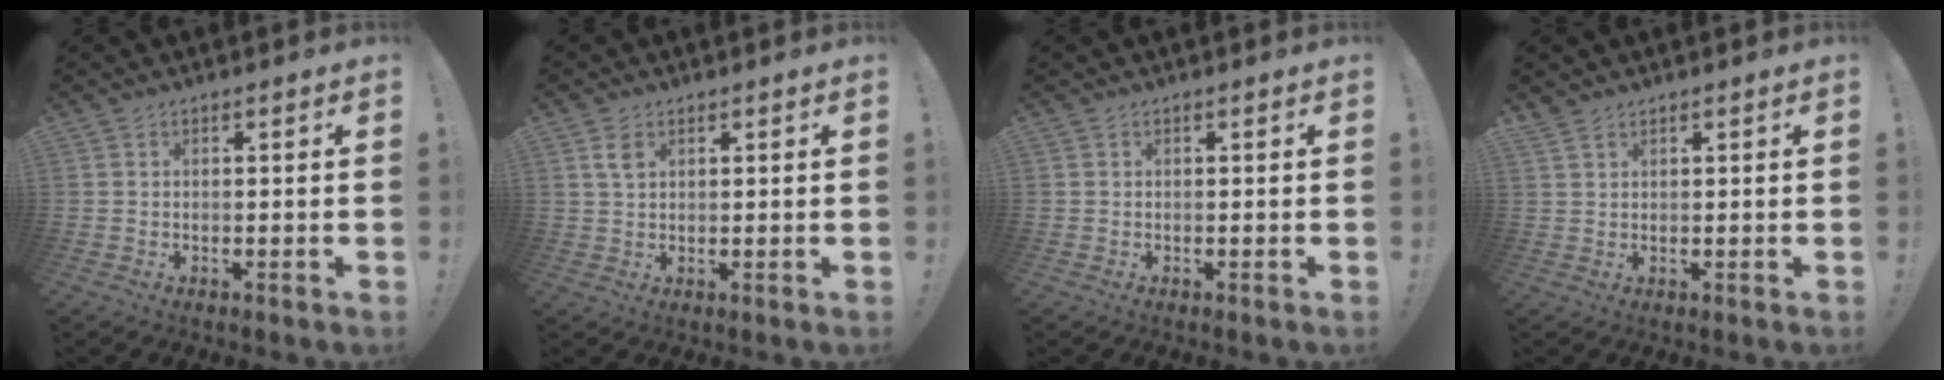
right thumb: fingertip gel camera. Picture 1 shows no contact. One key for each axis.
{"total": 3.4, "fx": 1.6, "fy": 1.9, "fz": 2.3, "tx": -0.038, "ty": -0.002, "tz": 0.028}
{"total": 0.0}
{"total": 2.3, "fx": 2.0, "fy": 0.6, "fz": 0.9, "tx": -0.012, "ty": -0.015, "tz": 0.038}